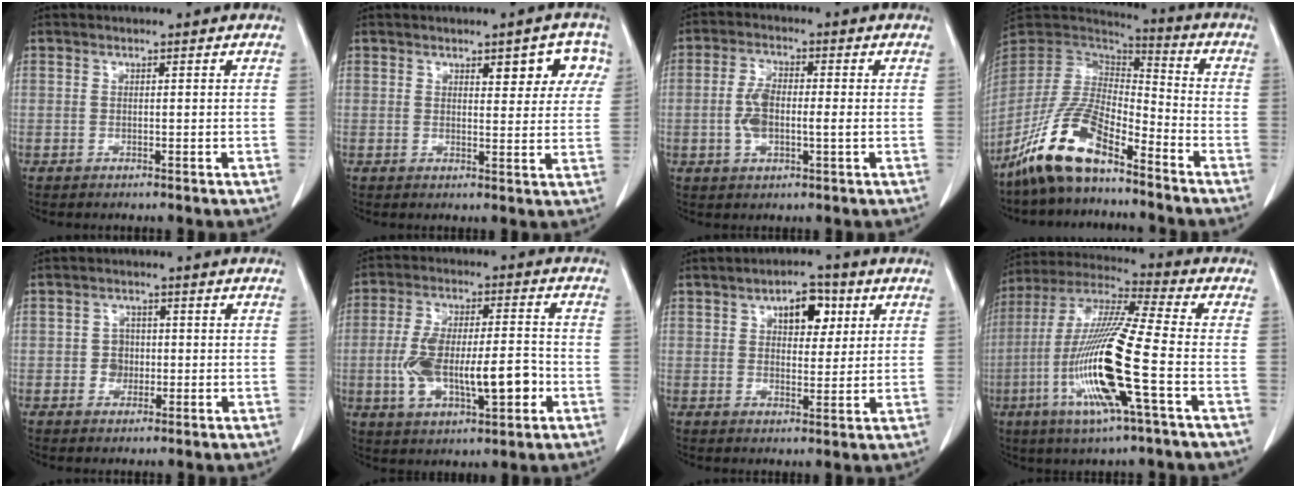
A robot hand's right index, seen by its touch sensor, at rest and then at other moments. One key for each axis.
{"total": 6.1, "fx": 2.9, "fy": 2.4, "fz": 4.9, "tx": -0.045, "ty": 0.012, "tz": 0.032}
{"total": 5.8, "fx": -0.5, "fy": 2.2, "fz": 5.4, "tx": -0.116, "ty": 0.009, "tz": -0.009}
{"total": 14.1, "fx": -9.9, "fy": 3.8, "fz": 9.3, "tx": -0.192, "ty": 0.001, "tz": -0.190}
{"total": 3.2, "fx": -0.5, "fy": 2.9, "fz": 1.3, "tx": -0.016, "ty": 0.009, "tz": -0.005}
{"total": 13.5, "fx": -3.0, "fy": 4.5, "fz": 12.4, "tx": -0.231, "ty": 0.015, "tz": -0.040}
{"total": 6.4, "fx": 2.6, "fy": 3.2, "fz": 4.8, "tx": -0.069, "ty": 0.012, "tz": 0.040}
{"total": 17.8, "fx": -5.0, "fy": 0.4, "fz": 17.1, "tx": -0.354, "ty": -0.015, "tz": -0.100}